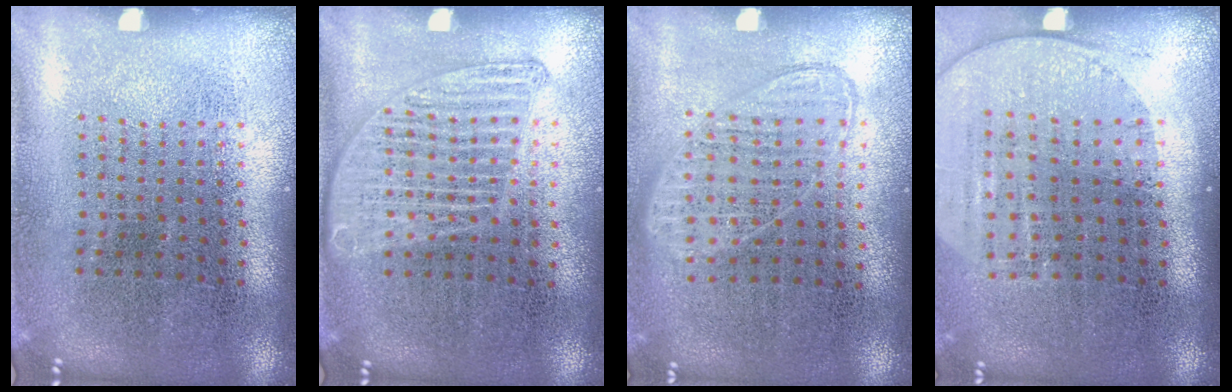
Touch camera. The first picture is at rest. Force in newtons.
{"total": 1.3, "press": 1.3, "slide": 0.3}
{"total": 1.0, "press": 0.9, "slide": 0.3}
{"total": 1.6, "press": 1.4, "slide": 0.6}